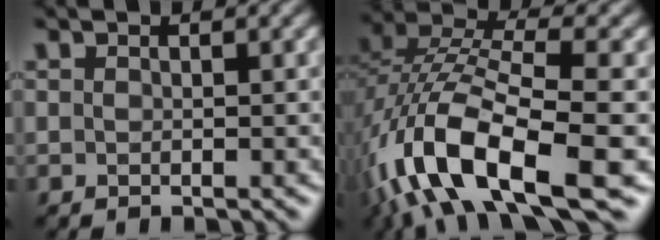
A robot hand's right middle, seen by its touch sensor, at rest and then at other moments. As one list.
[{"total": 13.1, "force": [-5.8, 4.6, 10.8], "torque": [-0.210, 0.007, -0.108]}]